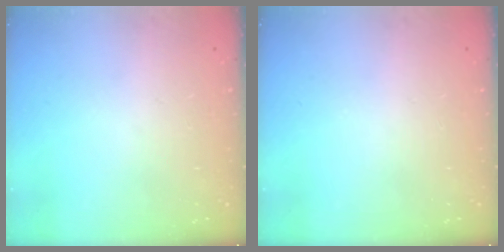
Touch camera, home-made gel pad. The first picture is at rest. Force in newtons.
{"total": 0.0}